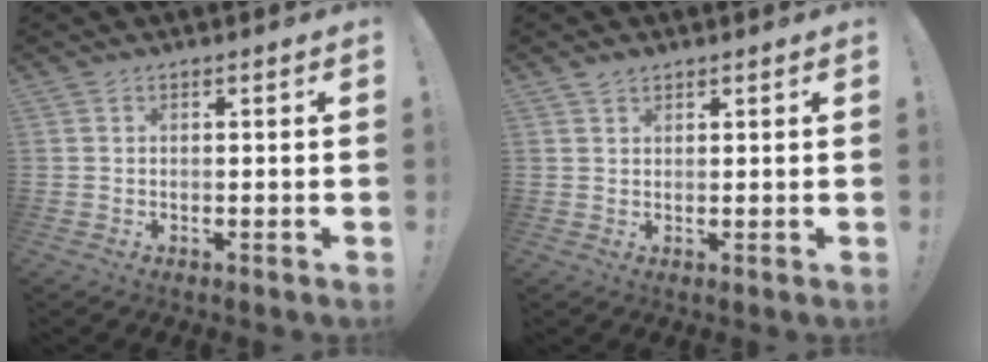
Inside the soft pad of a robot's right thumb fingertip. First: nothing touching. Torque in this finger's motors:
{"motor_torque": [-0.24, -0.13, 0.39, 0.07, 0.00]}